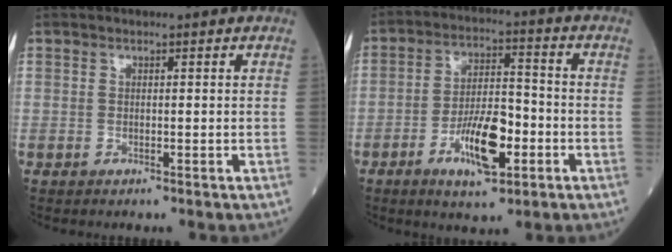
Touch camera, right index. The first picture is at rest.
{"total": 9.8, "force": [-3.9, 3.1, 8.5], "torque": [-0.157, 0.003, -0.066]}